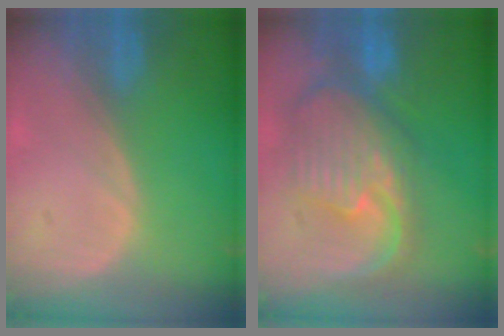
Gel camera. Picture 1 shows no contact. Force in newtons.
{"total": 11.6, "press": 10.1, "slide": 5.8}